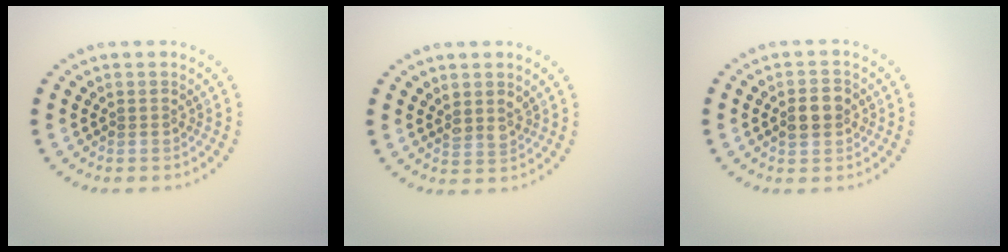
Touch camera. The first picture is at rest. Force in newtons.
{"total": 1.7, "press": 1.5, "slide": 0.8}
{"total": 2.8, "press": 2.8, "slide": 0.0}